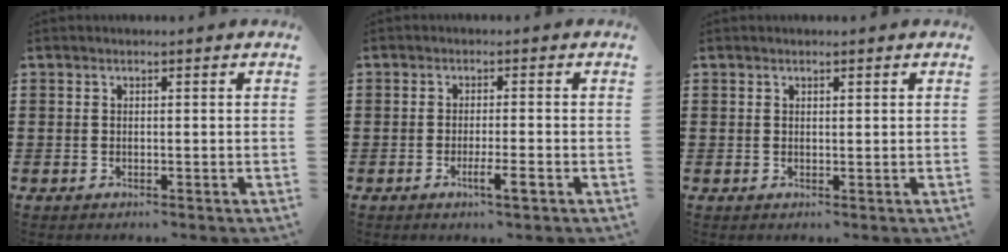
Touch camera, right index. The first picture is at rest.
{"total": 3.5, "force": [-1.7, 0.2, 3.0], "torque": [-0.056, -0.008, -0.032]}
{"total": 0.5, "force": [0.3, 0.3, 0.3], "torque": [-0.005, 0.003, 0.007]}